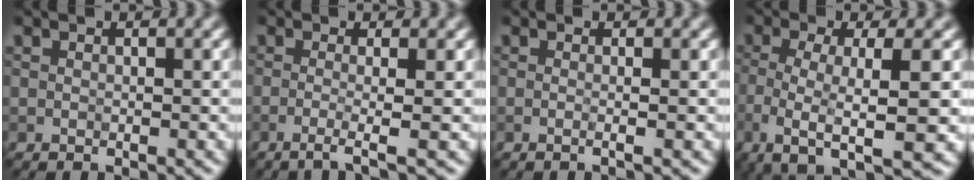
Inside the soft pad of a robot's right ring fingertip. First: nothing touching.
{"total": 3.0, "force": [-0.6, 0.9, 2.8], "torque": [-0.033, -0.005, -0.022]}
{"total": 2.0, "force": [0.0, 0.9, 1.8], "torque": [-0.008, -0.006, -0.024]}
{"total": 8.1, "force": [-2.9, 2.2, 7.2], "torque": [-0.112, -0.008, -0.061]}